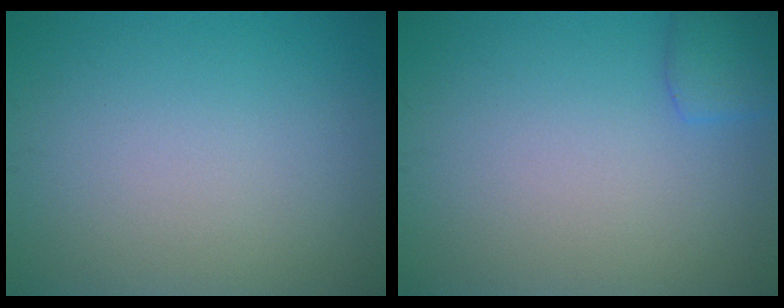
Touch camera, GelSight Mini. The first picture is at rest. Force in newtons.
{"total": 2.0, "press": 2.0, "slide": 0.1}